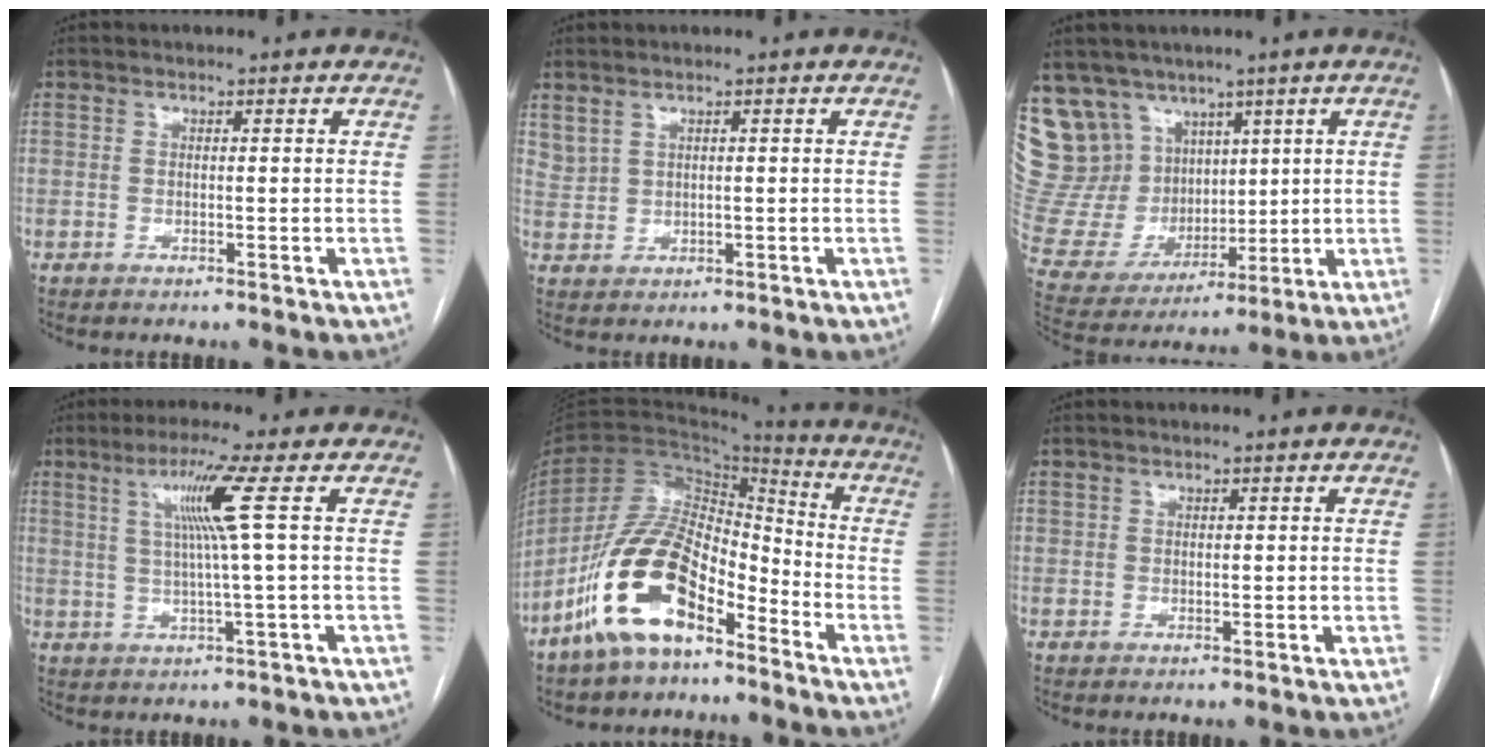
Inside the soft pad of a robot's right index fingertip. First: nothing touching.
{"total": 2.5, "force": [2.1, 1.1, 0.8], "torque": [-0.018, 0.000, 0.051]}
{"total": 17.1, "force": [10.2, 12.5, 5.7], "torque": [-0.132, 0.059, 0.223]}
{"total": 7.3, "force": [2.2, -2.1, 6.6], "torque": [-0.125, 0.002, 0.047]}
{"total": 14.7, "force": [-8.9, 6.3, 9.8], "torque": [-0.195, 0.018, -0.169]}
{"total": 0.9, "force": [0.6, 0.7, 0.3], "torque": [0.002, 0.001, 0.011]}